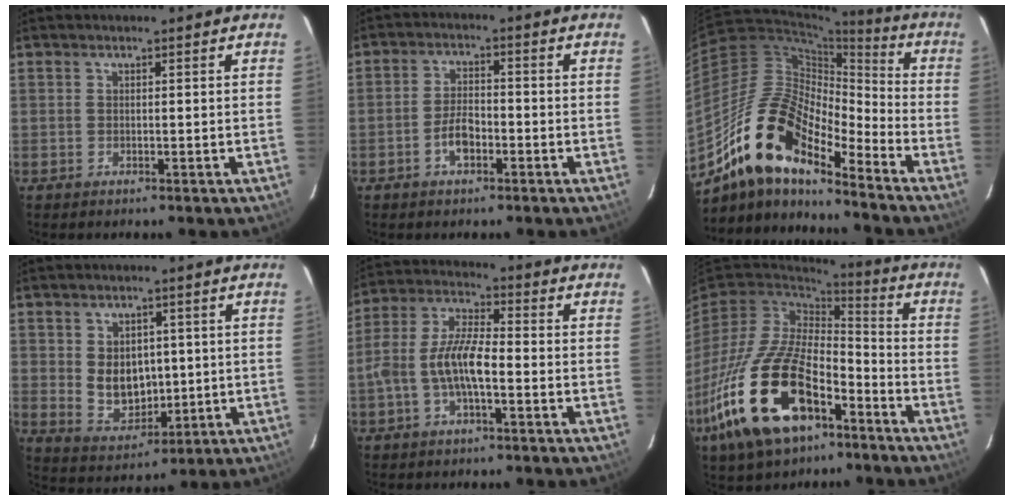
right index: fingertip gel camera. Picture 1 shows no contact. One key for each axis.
{"total": 4.7, "fx": -2.3, "fy": 2.3, "fz": 3.5, "tx": -0.072, "ty": 0.007, "tz": -0.040}
{"total": 17.8, "fx": -12.5, "fy": 6.0, "fz": 11.2, "tx": -0.196, "ty": -0.004, "tz": -0.250}
{"total": 8.5, "fx": 0.8, "fy": 6.5, "fz": 5.4, "tx": -0.100, "ty": -0.003, "tz": 0.038}
{"total": 9.4, "fx": -2.7, "fy": 3.2, "fz": 8.4, "tx": -0.181, "ty": 0.012, "tz": -0.053}
{"total": 24.2, "fx": -12.3, "fy": 12.4, "fz": 16.8, "tx": -0.358, "ty": -0.025, "tz": -0.213}